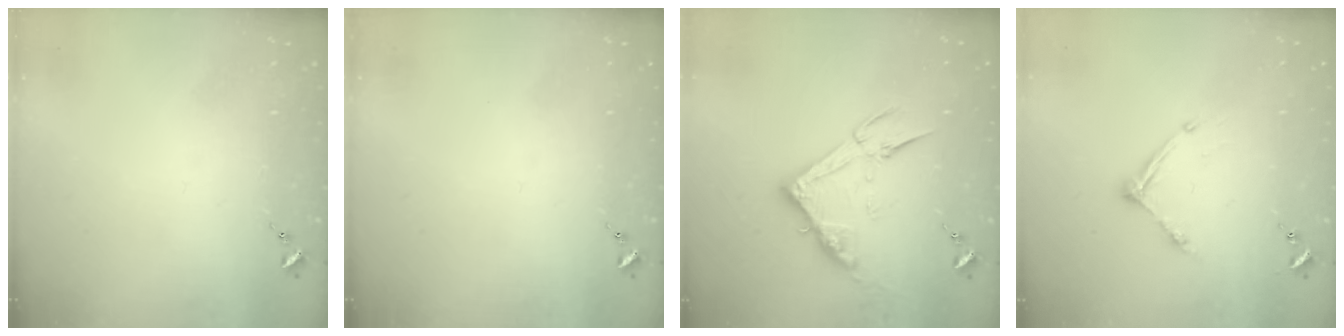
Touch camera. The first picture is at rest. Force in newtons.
{"total": 0.0}
{"total": 13.3, "press": 13.3, "slide": 1.0}
{"total": 8.6, "press": 8.6, "slide": 0.5}